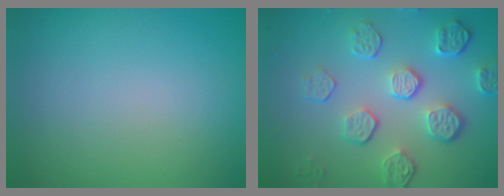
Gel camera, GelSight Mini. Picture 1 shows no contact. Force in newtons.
{"total": 5.6, "press": 4.0, "slide": 3.9}